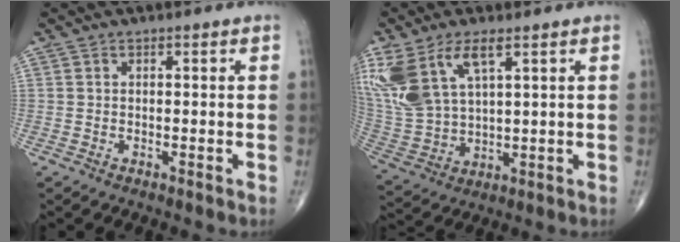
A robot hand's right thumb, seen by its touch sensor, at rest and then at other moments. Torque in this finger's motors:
{"motor_torque": [1.75, 2.12, 1.54, 0.74, 0.17]}